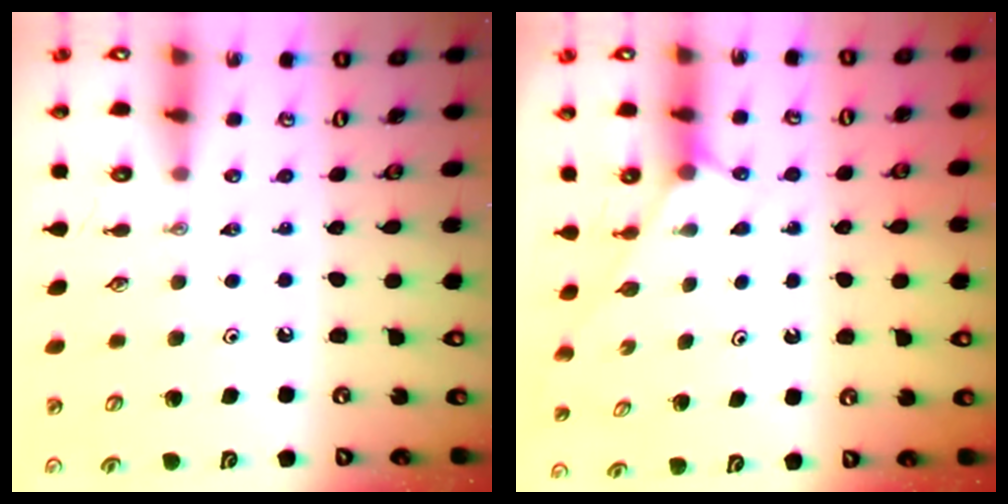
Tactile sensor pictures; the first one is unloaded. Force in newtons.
{"total": 1.5, "press": 1.4, "slide": 0.2}